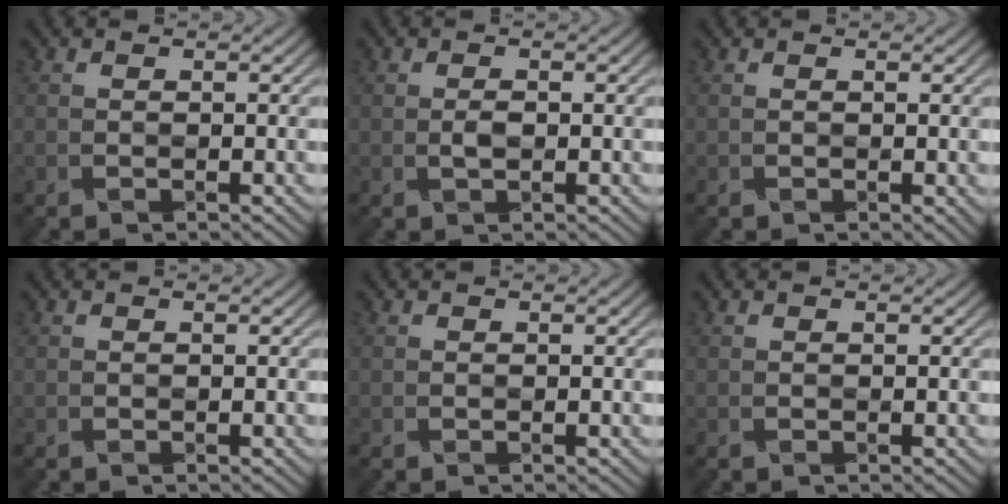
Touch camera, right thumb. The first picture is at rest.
{"total": 0.9, "force": [-0.1, 0.5, 0.8], "torque": [-0.012, 0.003, -0.001]}
{"total": 0.8, "force": [0.3, 0.2, 0.7], "torque": [-0.010, 0.001, 0.007]}
{"total": 0.0}
{"total": 0.0}
{"total": 0.0}